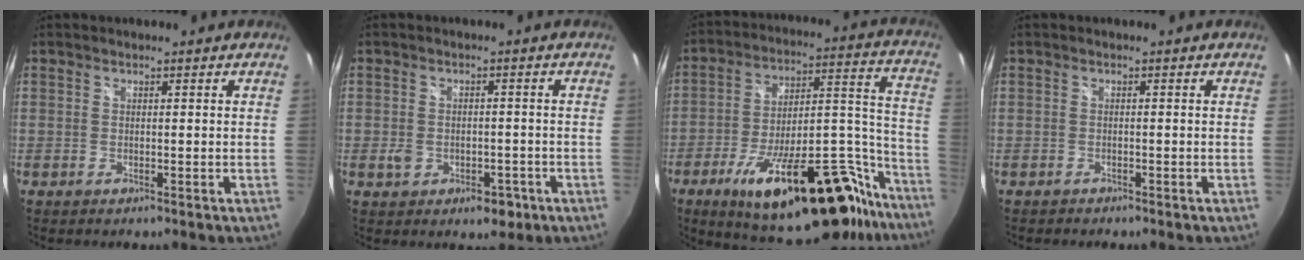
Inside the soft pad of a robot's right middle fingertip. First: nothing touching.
{"total": 5.4, "force": [-2.2, 3.8, 3.2], "torque": [-0.060, 0.000, -0.028]}
{"total": 31.3, "force": [-21.5, 11.0, 19.8], "torque": [-0.261, 0.027, -0.306]}
{"total": 0.9, "force": [-0.8, 0.3, 0.0], "torque": [-0.005, 0.000, -0.015]}